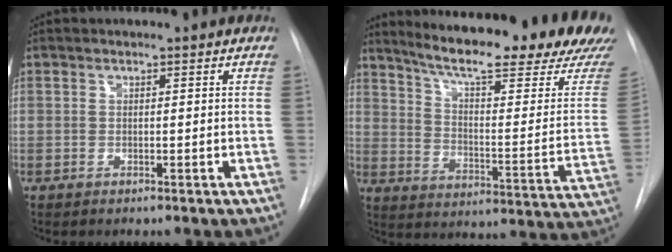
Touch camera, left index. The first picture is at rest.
{"total": 26.3, "force": [22.8, 0.9, 13.1], "torque": [-0.200, -0.090, 0.297]}